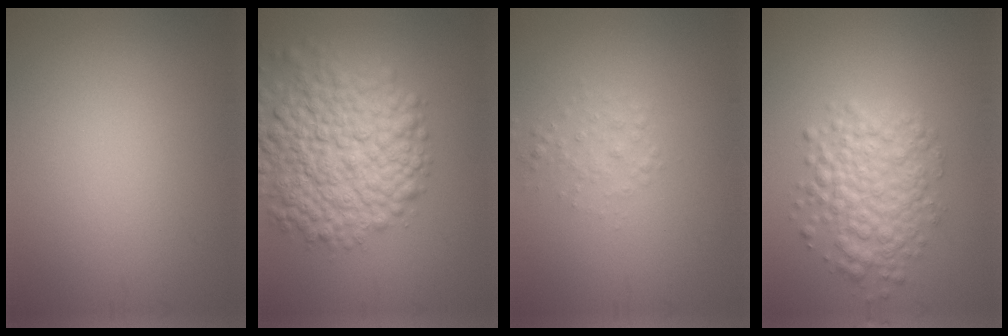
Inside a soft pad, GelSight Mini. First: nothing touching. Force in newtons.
{"total": 10.1, "press": 10.1, "slide": 0.5}
{"total": 1.4, "press": 1.4, "slide": 0.0}
{"total": 5.0, "press": 5.0, "slide": 0.2}